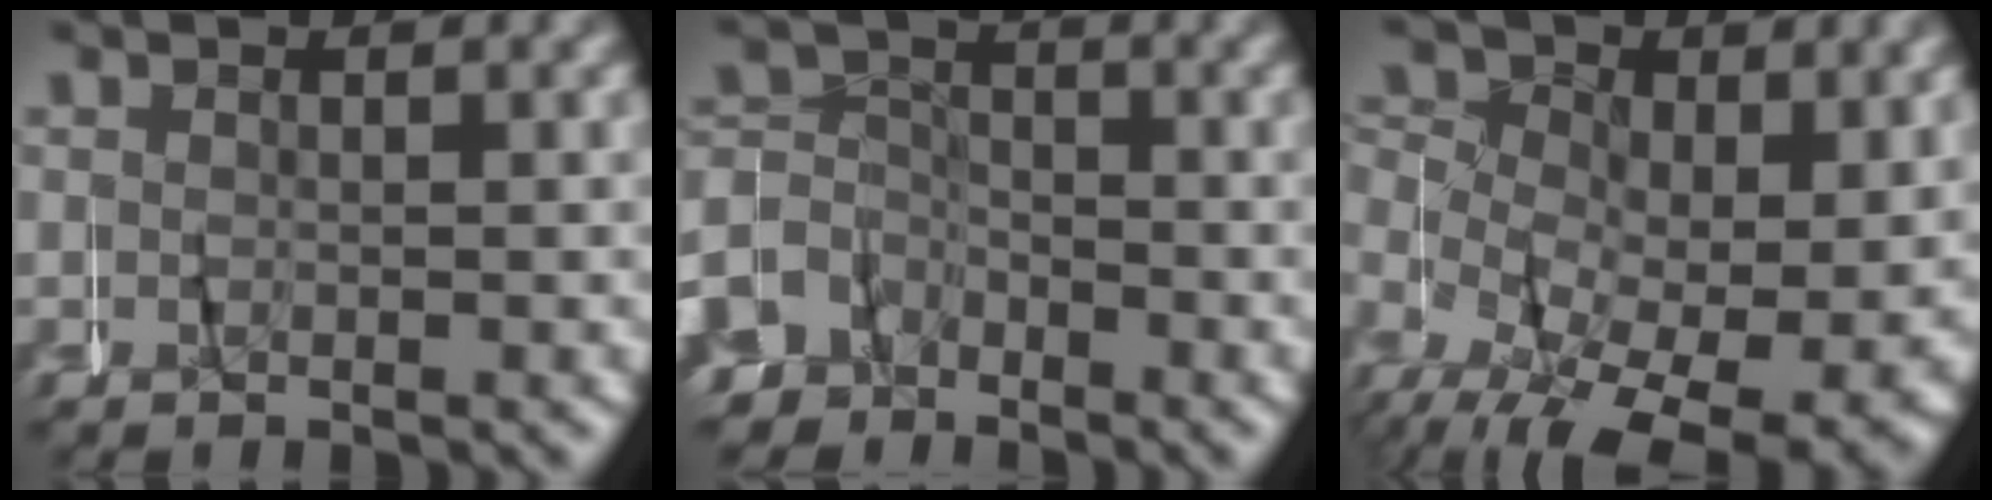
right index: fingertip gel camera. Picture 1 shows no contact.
{"total": 6.0, "force": [-2.9, 5.2, 1.0], "torque": [-0.027, -0.012, -0.056]}
{"total": 11.6, "force": [1.1, 8.0, 8.3], "torque": [-0.142, -0.017, 0.019]}